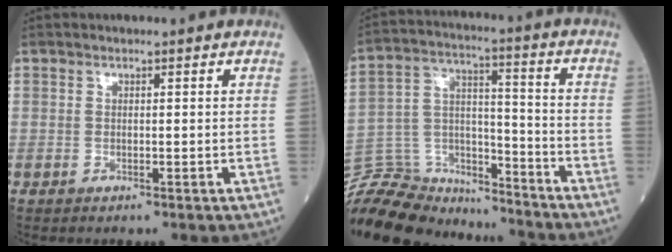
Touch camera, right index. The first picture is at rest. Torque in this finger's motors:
{"motor_torque": [0.55, -0.92, -0.04, -0.22]}